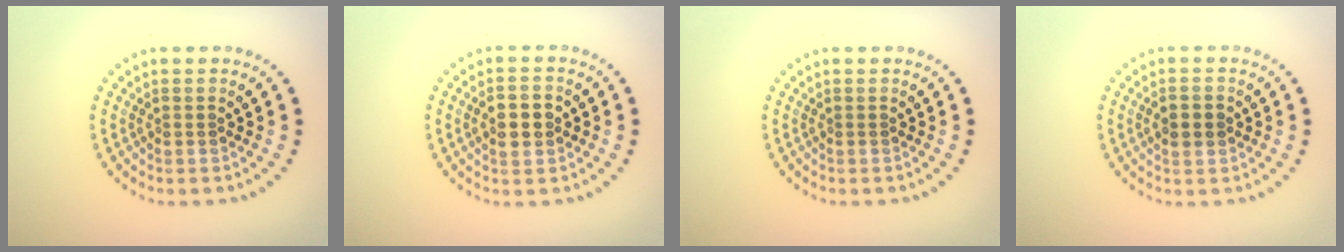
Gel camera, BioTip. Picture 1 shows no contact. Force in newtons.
{"total": 2.8, "press": 2.8, "slide": 0.2}
{"total": 0.0}
{"total": 2.1, "press": 2.1, "slide": 0.0}